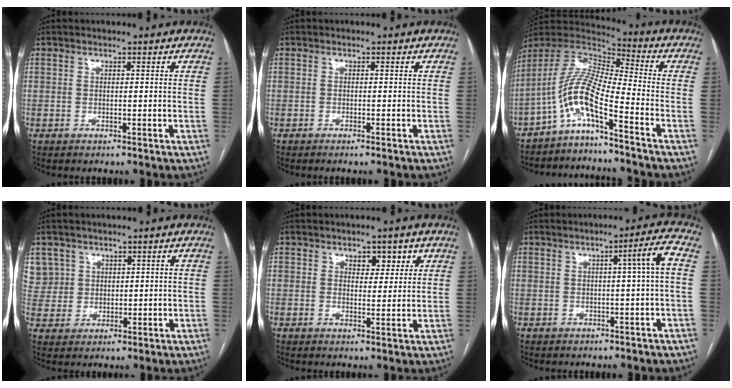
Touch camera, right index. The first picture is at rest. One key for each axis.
{"total": 0.6, "fx": -0.4, "fy": -0.1, "fz": 0.4, "tx": -0.011, "ty": -0.001, "tz": -0.005}
{"total": 9.5, "fx": -5.8, "fy": 0.7, "fz": 7.5, "tx": -0.163, "ty": 0.022, "tz": -0.117}
{"total": 7.3, "fx": 3.6, "fy": 6.3, "fz": 0.2, "tx": -0.003, "ty": 0.015, "tz": 0.084}
{"total": 4.1, "fx": 2.2, "fy": 2.2, "fz": 2.7, "tx": -0.028, "ty": 0.002, "tz": 0.032}
{"total": 4.8, "fx": 0.6, "fy": -0.8, "fz": 4.7, "tx": -0.068, "ty": 0.006, "tz": 0.013}